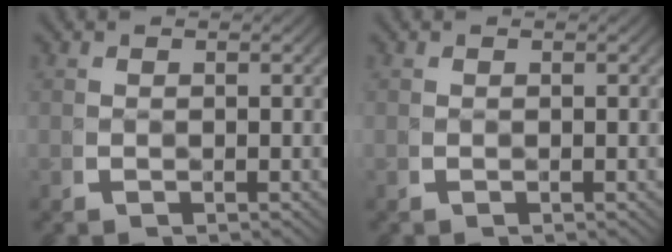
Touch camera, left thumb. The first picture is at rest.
{"total": 0.0}